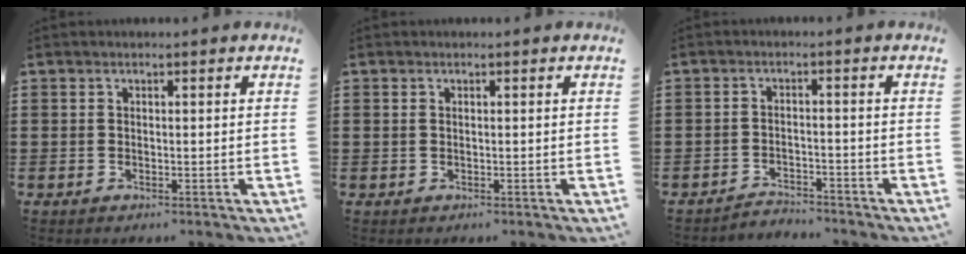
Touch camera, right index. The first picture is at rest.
{"total": 0.6, "force": [0.1, 0.4, 0.4], "torque": [-0.009, 0.002, 0.003]}
{"total": 2.8, "force": [-2.8, 0.1, -0.2], "torque": [-0.006, 0.000, -0.061]}